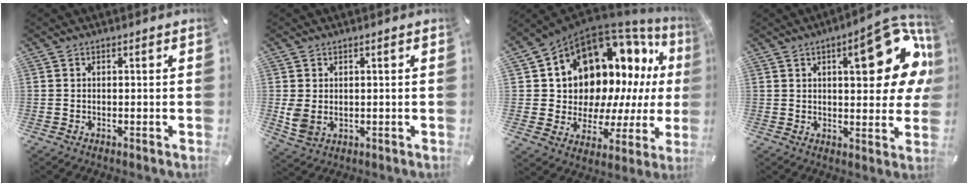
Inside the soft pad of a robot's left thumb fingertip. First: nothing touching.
{"total": 4.5, "force": [0.4, 3.7, 2.5], "torque": [-0.060, -0.007, 0.007]}
{"total": 14.7, "force": [6.9, 10.8, 7.2], "torque": [-0.109, -0.089, 0.138]}
{"total": 20.7, "force": [7.4, 7.4, 17.8], "torque": [-0.217, -0.044, 0.106]}